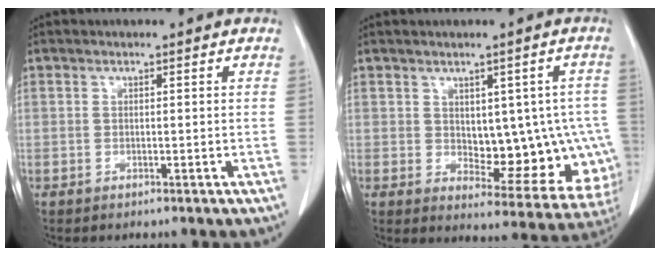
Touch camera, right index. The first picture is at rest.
{"total": 13.2, "force": [-0.3, 7.0, 11.2], "torque": [-0.121, 0.012, 0.019]}